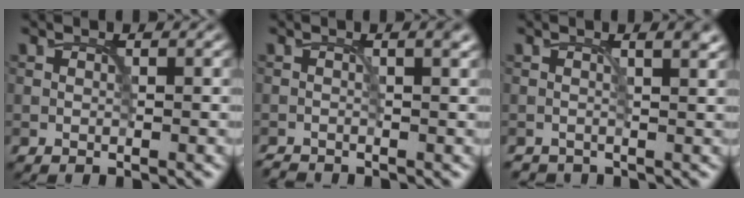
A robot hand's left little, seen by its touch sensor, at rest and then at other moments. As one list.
[{"total": 1.5, "force": [-0.8, 0.4, 1.2], "torque": [-0.018, -0.006, -0.018]}, {"total": 1.3, "force": [0.0, 0.7, 1.1], "torque": [-0.009, -0.004, 0.002]}]